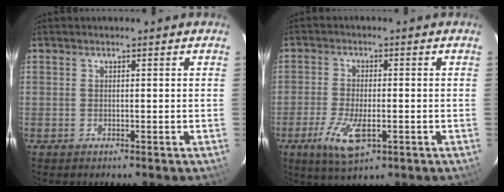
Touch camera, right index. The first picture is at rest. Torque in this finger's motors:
{"motor_torque": [0.43, -0.22, 0.18, 0.07]}